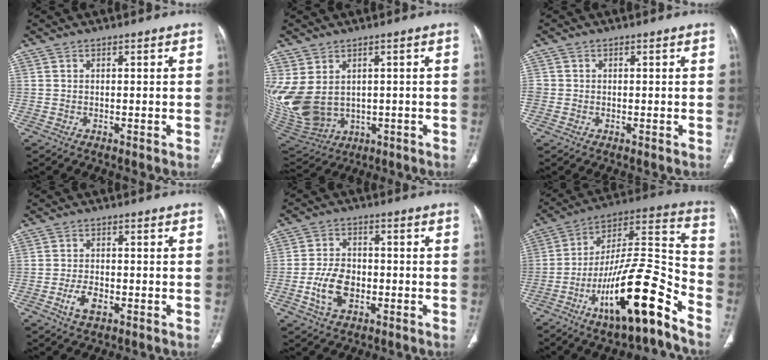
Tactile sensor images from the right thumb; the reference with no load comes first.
{"total": 13.8, "force": [0.6, 10.3, 9.2], "torque": [-0.217, -0.006, 0.051]}
{"total": 2.0, "force": [-0.3, 1.9, 0.7], "torque": [-0.009, 0.007, -0.007]}
{"total": 4.0, "force": [-1.7, 2.0, 3.0], "torque": [-0.059, 0.007, -0.027]}
{"total": 8.0, "force": [-2.4, 5.2, 5.6], "torque": [-0.100, 0.014, -0.044]}
{"total": 22.1, "force": [-12.4, 5.4, 17.5], "torque": [-0.299, 0.082, -0.211]}